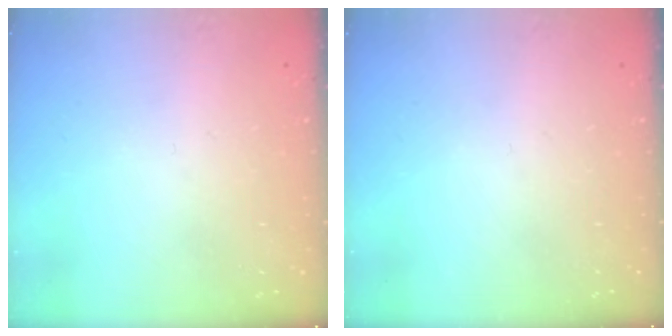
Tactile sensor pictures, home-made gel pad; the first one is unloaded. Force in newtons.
{"total": 0.0}